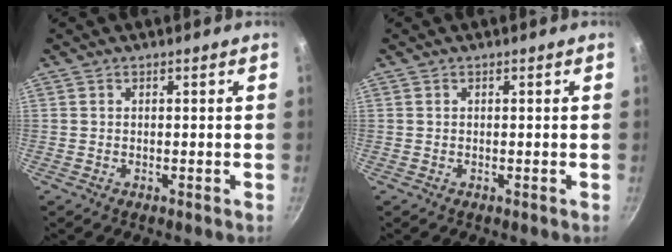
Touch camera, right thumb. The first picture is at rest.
{"total": 0.0}